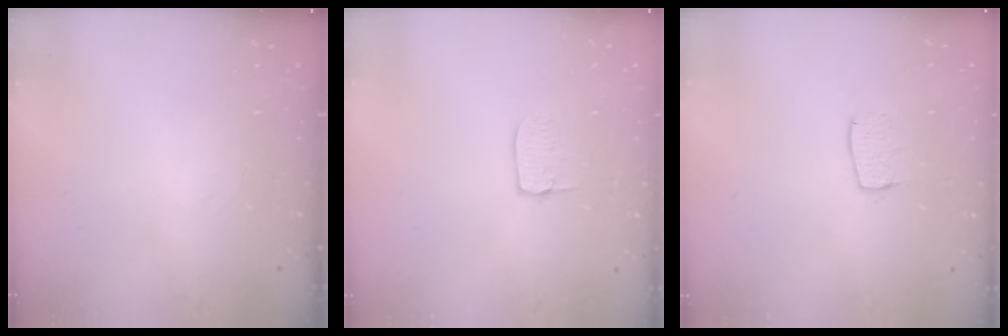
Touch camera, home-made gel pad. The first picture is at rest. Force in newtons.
{"total": 4.9, "press": 4.8, "slide": 0.4}
{"total": 6.0, "press": 6.0, "slide": 0.4}